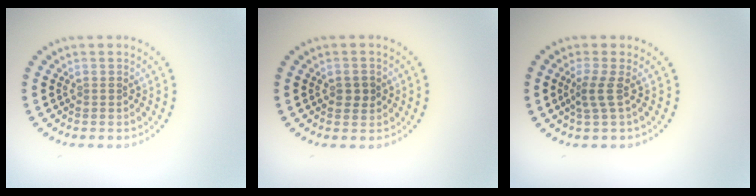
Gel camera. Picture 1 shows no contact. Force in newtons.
{"total": 1.5, "press": 1.5, "slide": 0.1}
{"total": 1.9, "press": 1.1, "slide": 1.5}